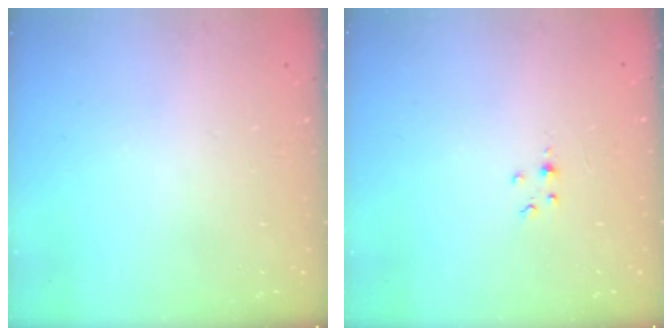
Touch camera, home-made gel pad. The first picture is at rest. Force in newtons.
{"total": 1.8, "press": 1.7, "slide": 0.3}